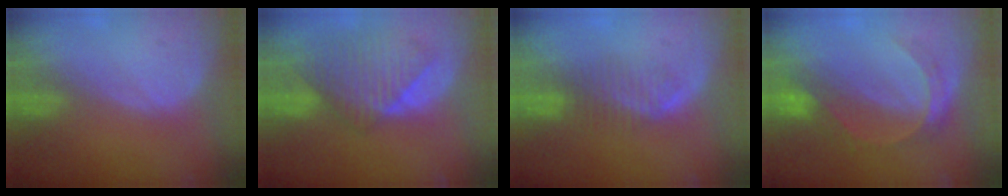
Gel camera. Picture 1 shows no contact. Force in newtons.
{"total": 9.0, "press": 8.1, "slide": 3.9}
{"total": 3.9, "press": 3.9, "slide": 0.8}
{"total": 5.8, "press": 5.1, "slide": 2.7}